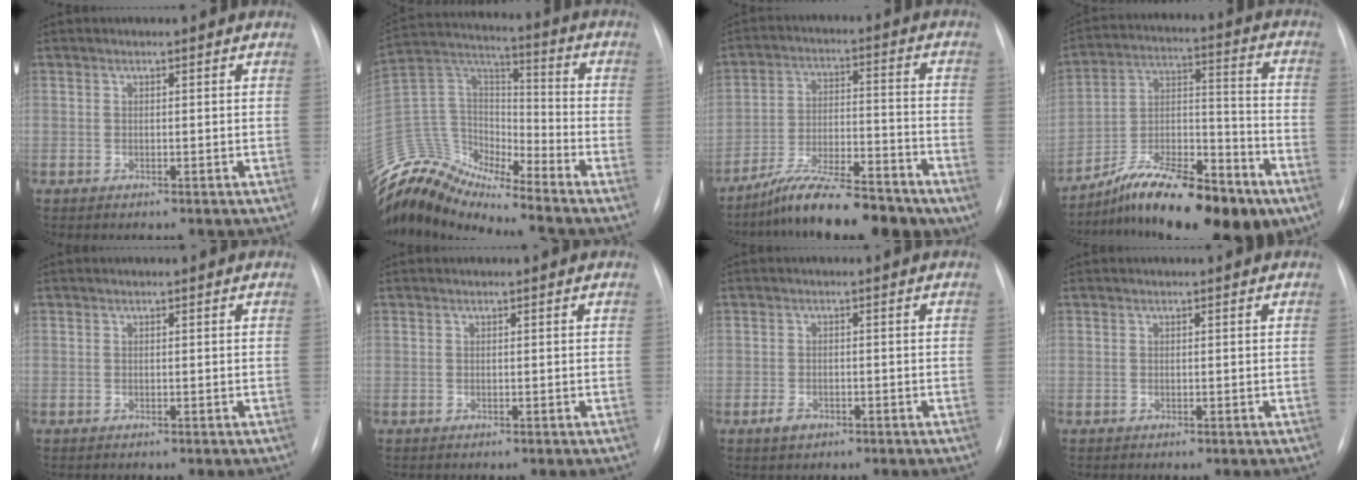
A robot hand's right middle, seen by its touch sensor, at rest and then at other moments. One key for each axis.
{"total": 12.9, "fx": -12.6, "fy": 1.6, "fz": 2.2, "tx": -0.048, "ty": 0.074, "tz": -0.247}
{"total": 14.4, "fx": -11.3, "fy": 3.1, "fz": 8.5, "tx": -0.134, "ty": 0.006, "tz": -0.189}
{"total": 19.7, "fx": -13.5, "fy": 5.0, "fz": 13.4, "tx": -0.185, "ty": 0.023, "tz": -0.219}
{"total": 0.0}
{"total": 0.0}
{"total": 2.1, "fx": -1.2, "fy": 1.2, "fz": 1.1, "tx": -0.021, "ty": 0.002, "tz": -0.015}
{"total": 0.0}